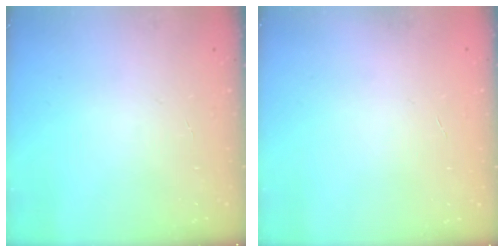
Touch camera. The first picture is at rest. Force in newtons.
{"total": 0.0}